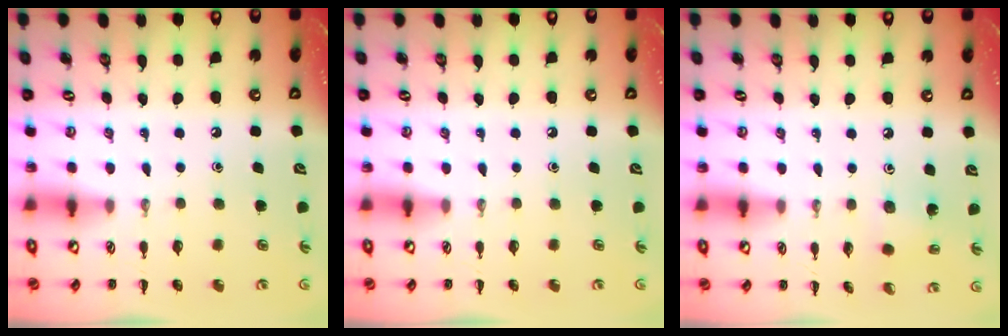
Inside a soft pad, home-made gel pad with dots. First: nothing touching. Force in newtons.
{"total": 0.0}
{"total": 2.5, "press": 2.4, "slide": 0.8}